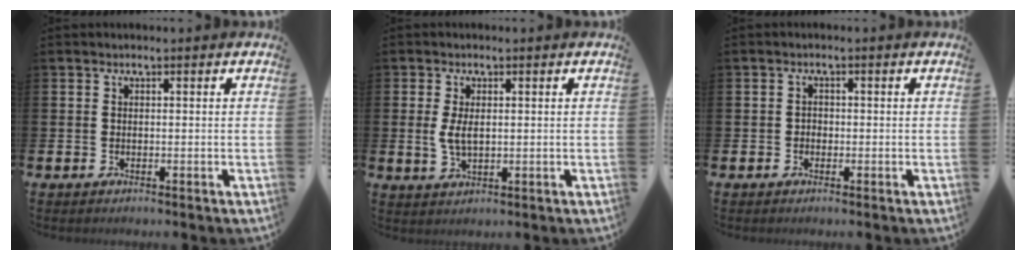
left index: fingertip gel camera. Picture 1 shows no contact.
{"total": 3.3, "force": [0.6, 1.6, 2.9], "torque": [-0.043, 0.000, 0.005]}
{"total": 1.2, "force": [-0.5, 1.0, 0.4], "torque": [-0.001, 0.003, -0.013]}